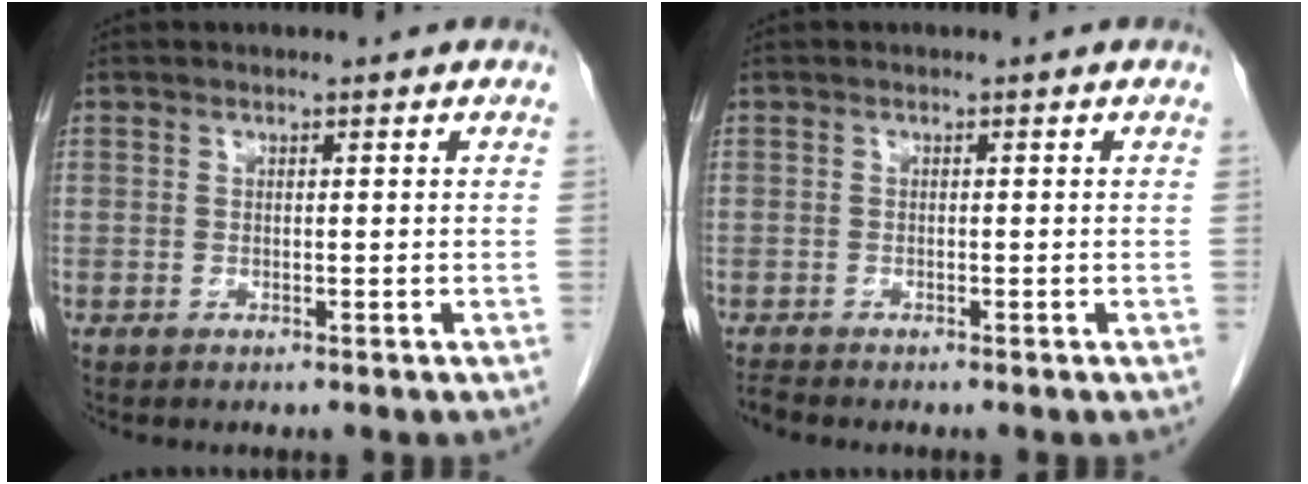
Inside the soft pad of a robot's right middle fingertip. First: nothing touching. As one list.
[{"total": 0.9, "force": [-0.9, -0.3, 0.0], "torque": [-0.014, -0.010, -0.018]}]